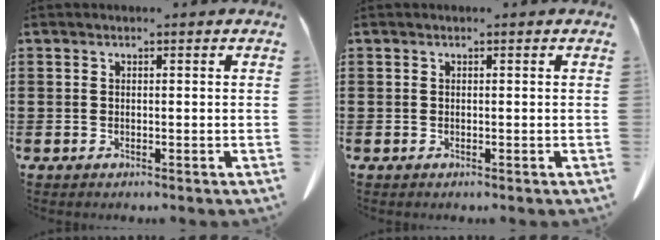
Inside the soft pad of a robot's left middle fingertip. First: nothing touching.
{"total": 0.0}